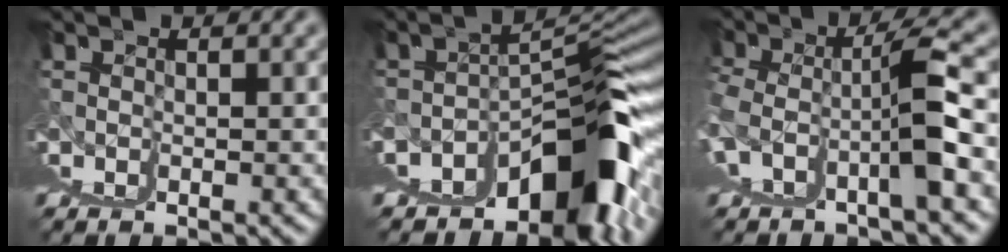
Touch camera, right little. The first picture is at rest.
{"total": 10.8, "force": [-1.5, 1.9, 10.6], "torque": [-0.111, 0.027, -0.011]}
{"total": 3.5, "force": [0.2, 0.7, 3.4], "torque": [-0.081, 0.003, 0.014]}